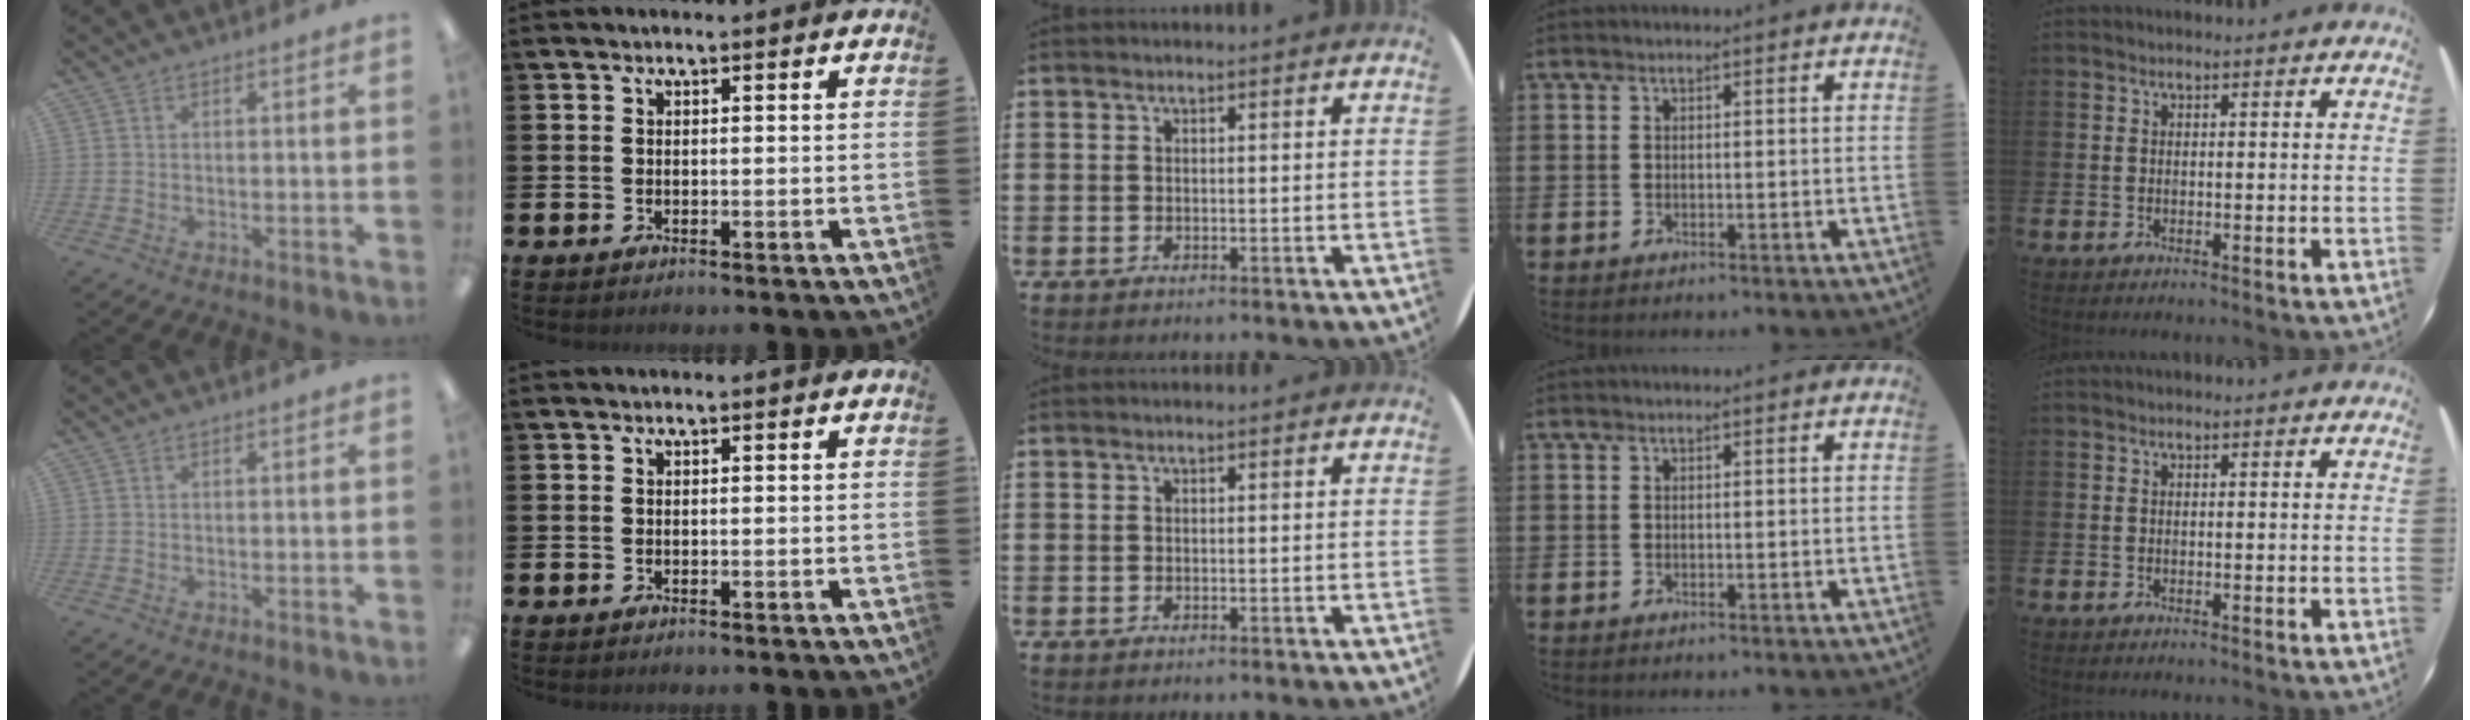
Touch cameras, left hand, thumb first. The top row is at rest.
{}